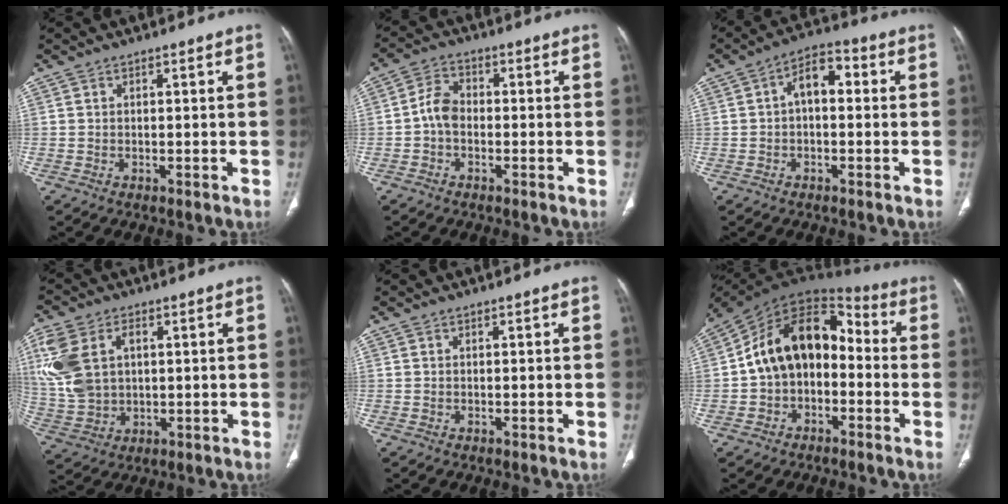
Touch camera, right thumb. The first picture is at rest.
{"total": 4.8, "force": [-1.0, 3.3, 3.3], "torque": [-0.054, 0.015, -0.029]}
{"total": 6.7, "force": [0.5, 3.9, 5.5], "torque": [-0.073, 0.026, -0.004]}
{"total": 13.9, "force": [3.5, 9.4, 9.6], "torque": [-0.215, 0.006, 0.078]}
{"total": 0.0}
{"total": 15.7, "force": [-1.5, 10.9, 11.2], "torque": [-0.155, 0.060, -0.040]}